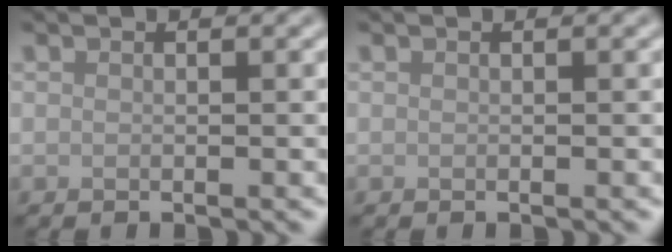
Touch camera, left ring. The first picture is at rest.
{"total": 0.0}